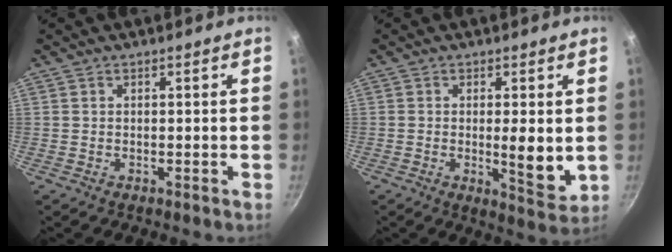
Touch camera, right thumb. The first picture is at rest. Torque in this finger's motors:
{"motor_torque": [1.99, 1.73, 1.77, -1.00, 0.61]}